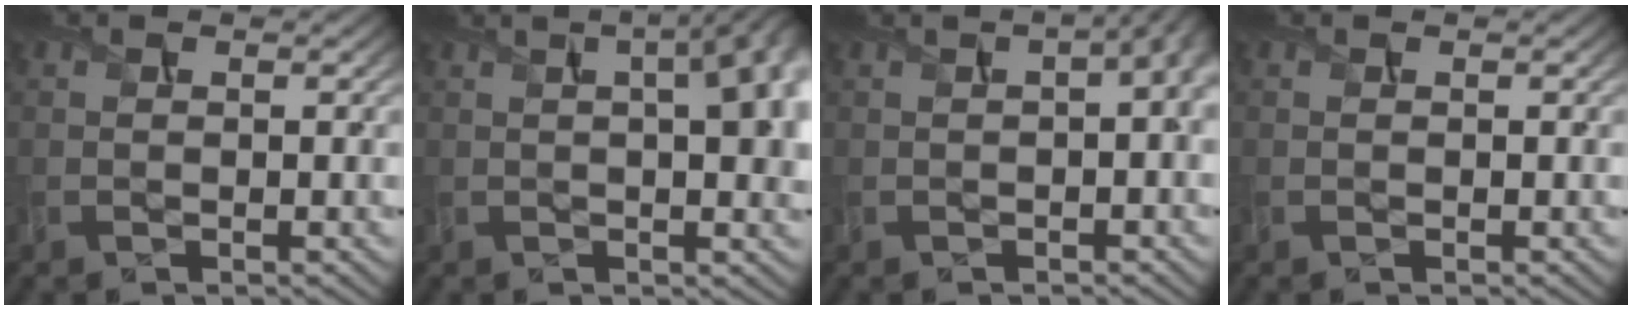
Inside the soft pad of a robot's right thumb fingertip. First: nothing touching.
{"total": 10.7, "force": [1.6, 4.3, 9.7], "torque": [-0.114, 0.020, 0.014]}
{"total": 7.0, "force": [0.6, 2.7, 6.4], "torque": [-0.069, 0.015, 0.004]}
{"total": 0.0}